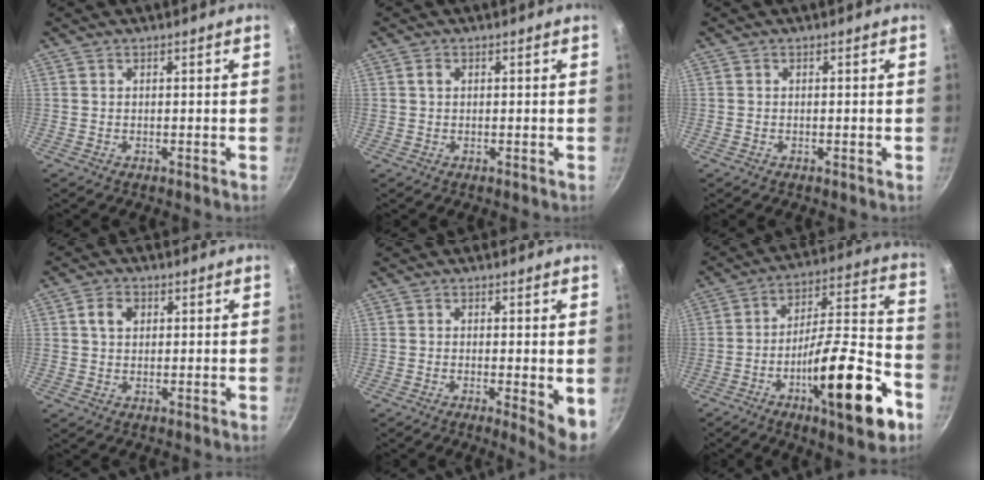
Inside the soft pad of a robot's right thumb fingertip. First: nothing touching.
{"total": 1.3, "force": [0.3, 1.0, 0.7], "torque": [-0.007, 0.005, 0.005]}
{"total": 0.0}
{"total": 3.8, "force": [1.0, 2.9, 2.2], "torque": [-0.026, 0.004, 0.013]}
{"total": 5.4, "force": [-0.8, 1.1, 5.2], "torque": [-0.069, -0.013, -0.011]}
{"total": 22.4, "force": [-10.0, 6.1, 19.1], "torque": [-0.260, 0.058, -0.159]}